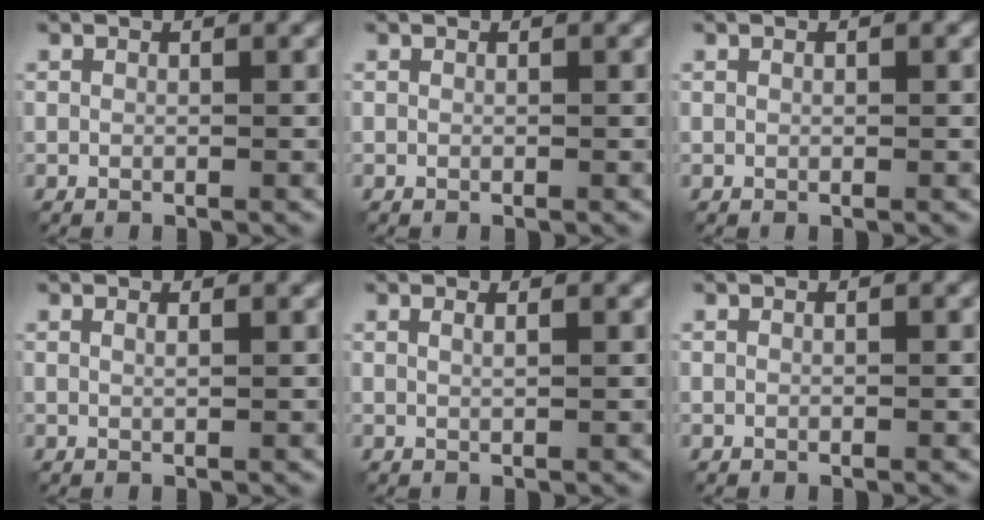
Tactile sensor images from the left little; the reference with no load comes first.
{"total": 0.0}
{"total": 0.5, "force": [0.2, 0.2, 0.4], "torque": [-0.008, 0.002, 0.002]}
{"total": 1.0, "force": [0.6, 0.4, 0.8], "torque": [-0.006, -0.003, 0.003]}
{"total": 1.5, "force": [0.8, 0.6, 1.1], "torque": [-0.006, -0.001, -0.001]}
{"total": 0.0}